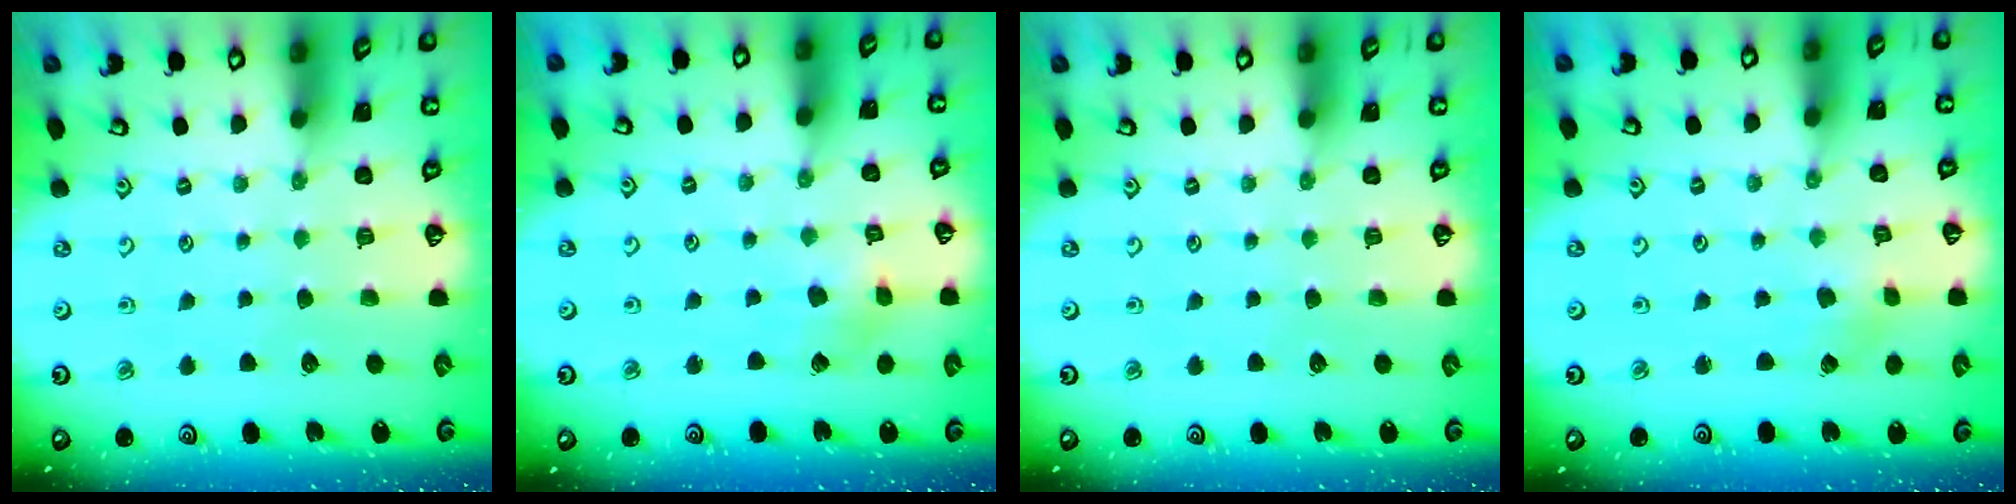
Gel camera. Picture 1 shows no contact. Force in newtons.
{"total": 4.1, "press": 4.1, "slide": 0.5}
{"total": 0.0}
{"total": 0.9, "press": 0.9, "slide": 0.2}